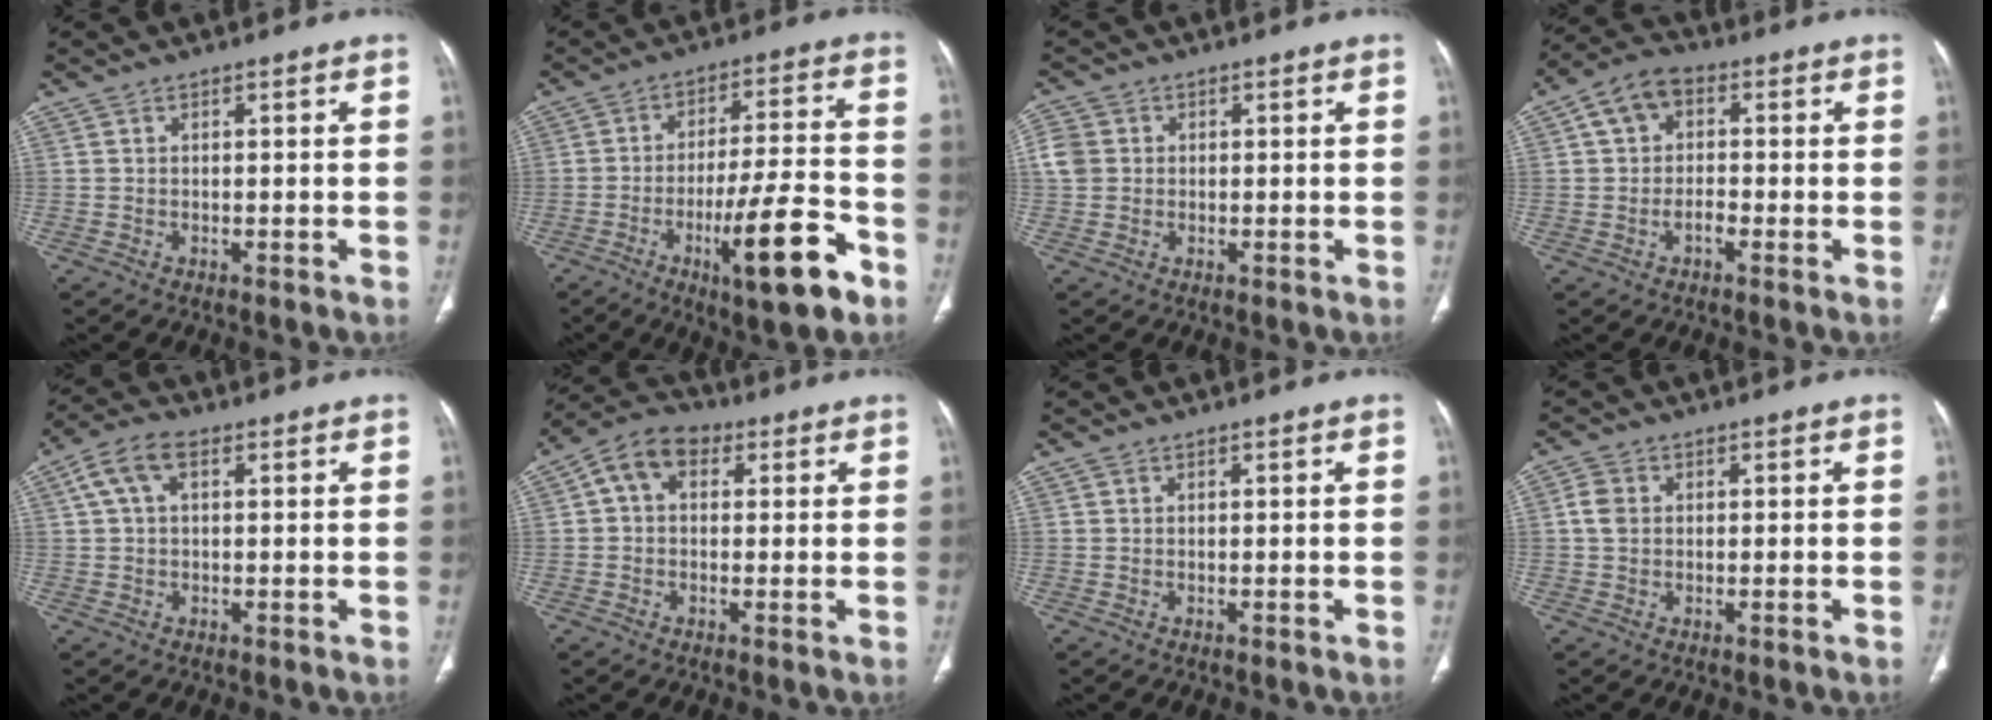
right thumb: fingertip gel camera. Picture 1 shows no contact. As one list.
[{"total": 15.5, "force": [-7.2, 3.5, 13.2], "torque": [-0.205, 0.032, -0.106]}, {"total": 4.4, "force": [0.2, 4.0, 1.9], "torque": [-0.034, 0.011, 0.003]}, {"total": 7.3, "force": [0.0, 5.2, 5.2], "torque": [-0.084, 0.019, -0.013]}, {"total": 6.4, "force": [2.0, 3.7, 4.9], "torque": [-0.102, 0.022, 0.035]}, {"total": 8.0, "force": [1.9, 5.9, 5.2], "torque": [-0.081, 0.024, 0.022]}, {"total": 0.0}, {"total": 2.9, "force": [0.3, 2.3, 1.8], "torque": [-0.035, 0.006, 0.002]}]